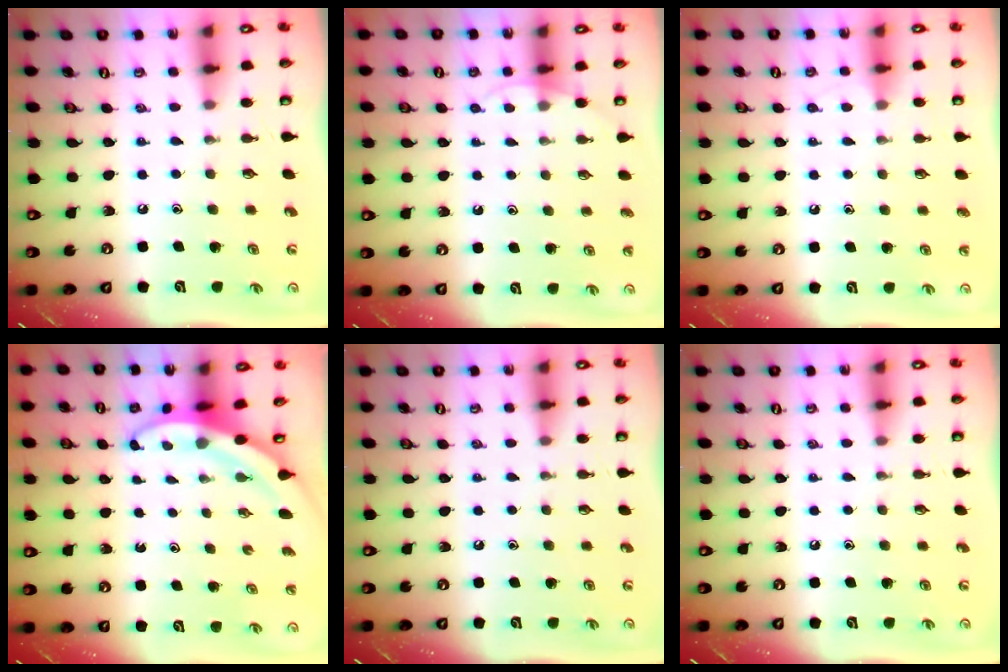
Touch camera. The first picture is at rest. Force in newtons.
{"total": 4.7, "press": 4.7, "slide": 0.3}
{"total": 2.4, "press": 2.4, "slide": 0.3}
{"total": 3.6, "press": 3.6, "slide": 0.1}
{"total": 0.0}
{"total": 0.0}